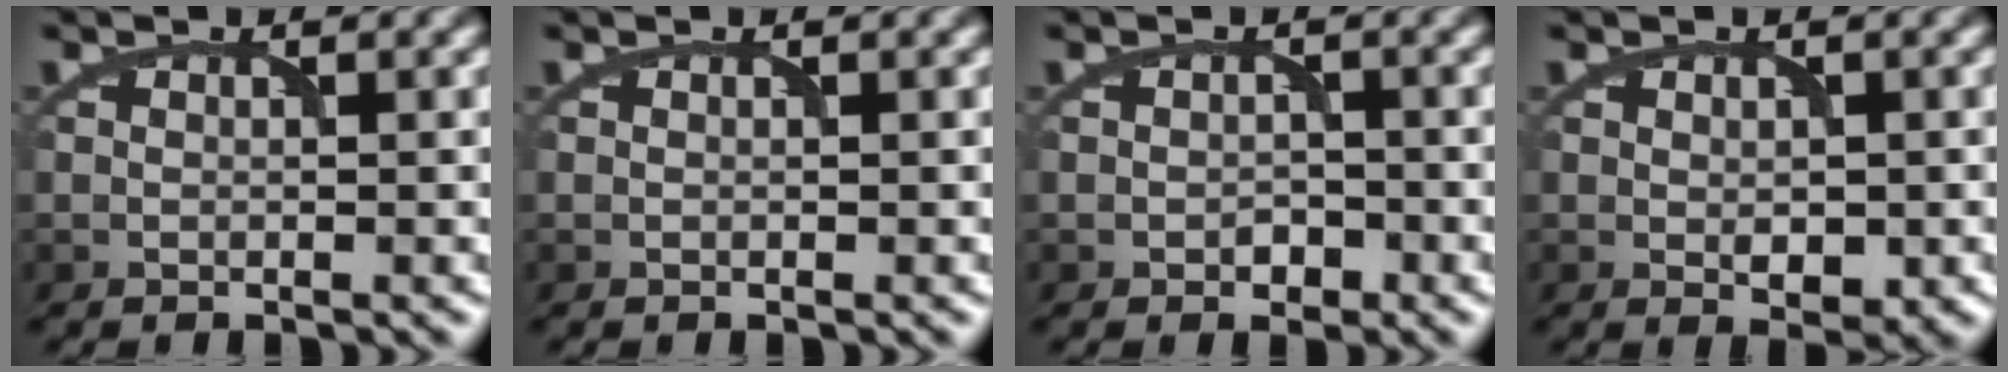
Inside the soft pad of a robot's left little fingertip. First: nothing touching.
{"total": 0.0}
{"total": 1.4, "force": [-0.7, 1.0, 0.7], "torque": [-0.008, -0.001, -0.013]}
{"total": 2.1, "force": [-0.3, 1.3, 1.7], "torque": [-0.026, -0.007, 0.002]}